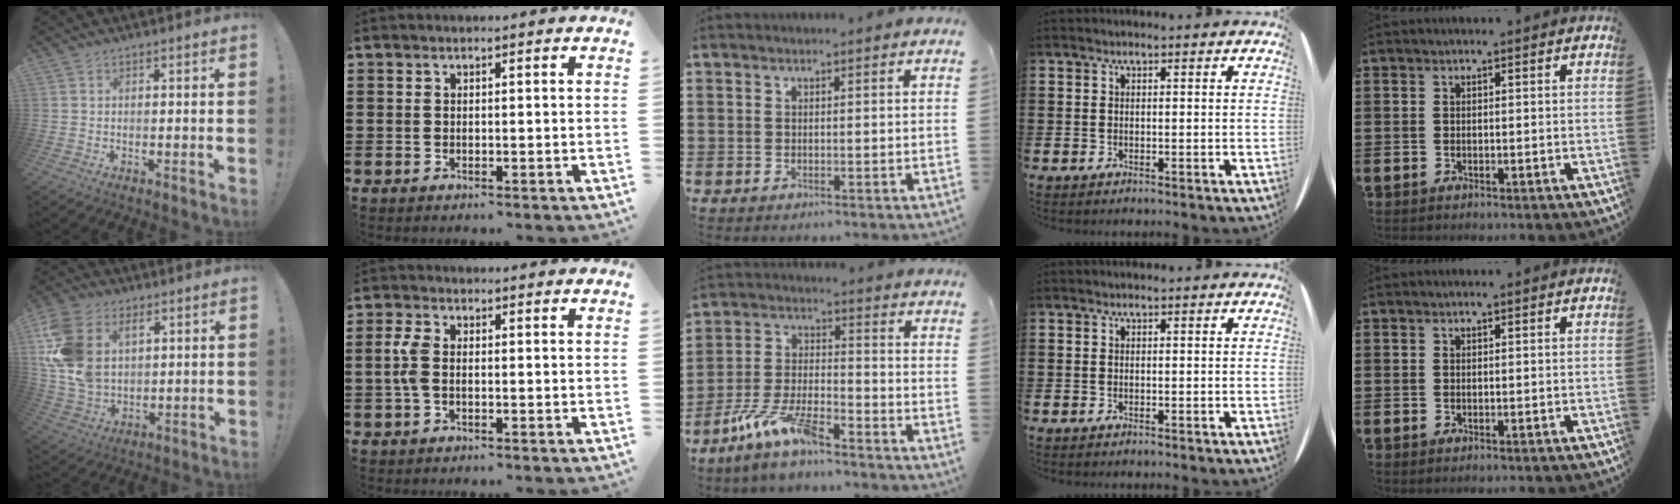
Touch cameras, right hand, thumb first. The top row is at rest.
{"thumb": {"total": 16.7, "force": [5.8, 11.7, 10.4], "torque": [-0.207, -0.027, 0.111]}, "index": {"total": 3.4, "force": [-0.4, 1.8, 2.9], "torque": [-0.078, -0.003, -0.013]}, "middle": {"total": 9.4, "force": [-7.2, 1.7, 5.7], "torque": [-0.128, 0.000, -0.141]}}